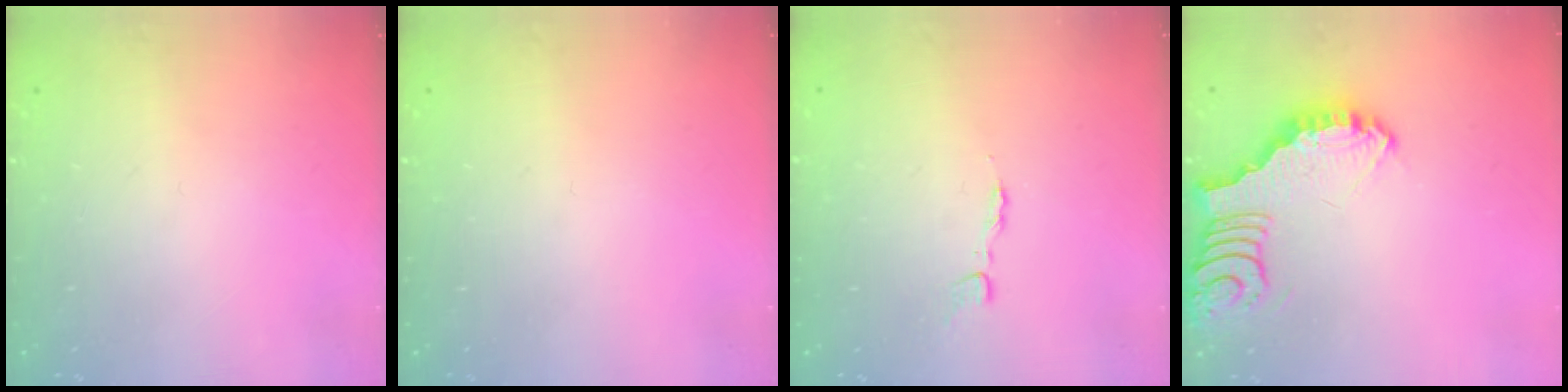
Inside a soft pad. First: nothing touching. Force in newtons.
{"total": 0.0}
{"total": 2.5, "press": 2.5, "slide": 0.3}
{"total": 3.7, "press": 3.7, "slide": 0.4}